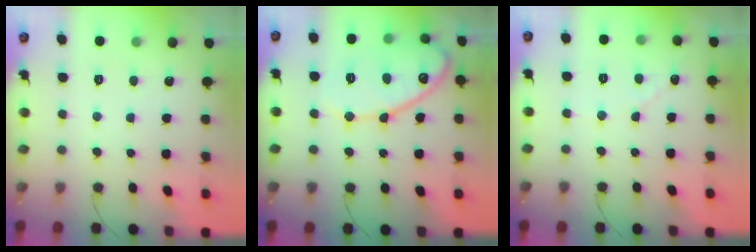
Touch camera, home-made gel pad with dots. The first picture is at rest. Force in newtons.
{"total": 16.7, "press": 16.6, "slide": 0.9}
{"total": 3.0, "press": 2.9, "slide": 0.3}